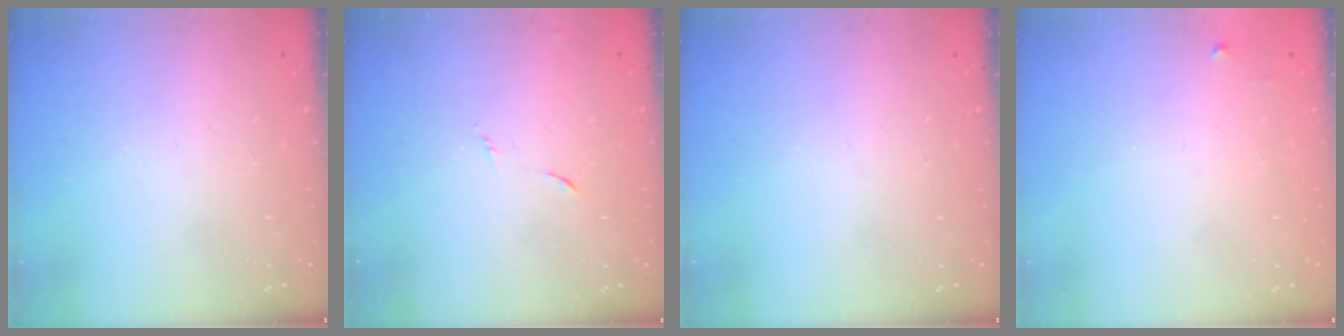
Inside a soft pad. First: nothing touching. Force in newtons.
{"total": 5.9, "press": 5.9, "slide": 0.6}
{"total": 0.0}
{"total": 2.5, "press": 2.5, "slide": 0.4}